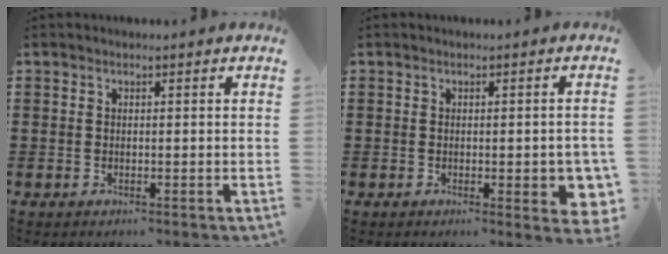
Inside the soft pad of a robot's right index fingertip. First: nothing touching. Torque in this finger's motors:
{"motor_torque": [0.26, 0.00, 0.19, 0.03]}